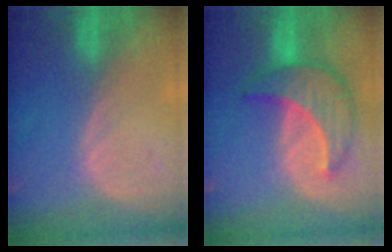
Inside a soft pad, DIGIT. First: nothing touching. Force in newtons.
{"total": 8.8, "press": 8.8, "slide": 0.6}